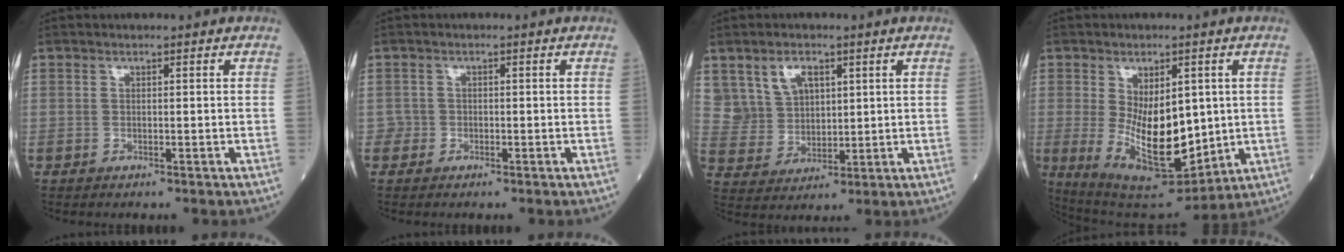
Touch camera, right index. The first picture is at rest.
{"total": 1.2, "force": [-0.5, 1.1, -0.2], "torque": [0.008, 0.008, -0.013]}
{"total": 7.0, "force": [3.6, 5.1, 3.1], "torque": [-0.062, 0.017, 0.080]}
{"total": 13.8, "force": [-0.6, 5.8, 12.5], "torque": [-0.214, -0.021, 0.010]}